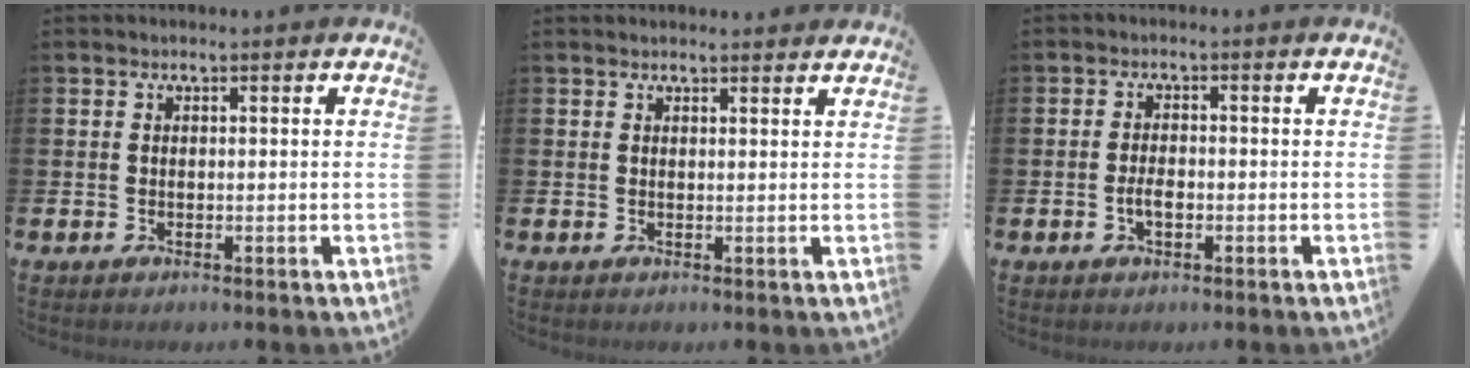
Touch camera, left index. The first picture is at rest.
{"total": 1.2, "force": [1.2, 0.2, 0.0], "torque": [0.009, -0.005, 0.020]}
{"total": 2.3, "force": [-0.6, 1.1, 1.9], "torque": [-0.034, 0.000, -0.011]}